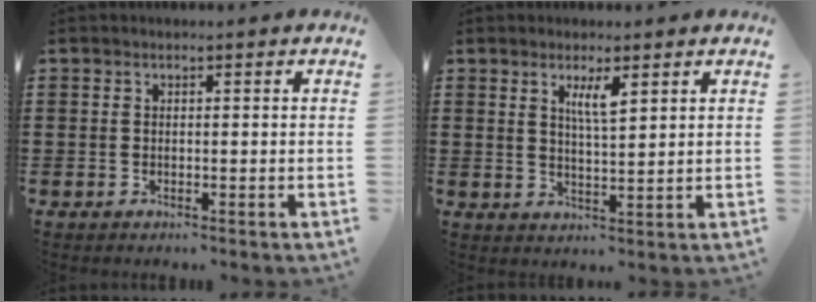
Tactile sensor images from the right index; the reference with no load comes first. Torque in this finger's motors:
{"motor_torque": [0.12, -0.09, 0.13, 0.09]}